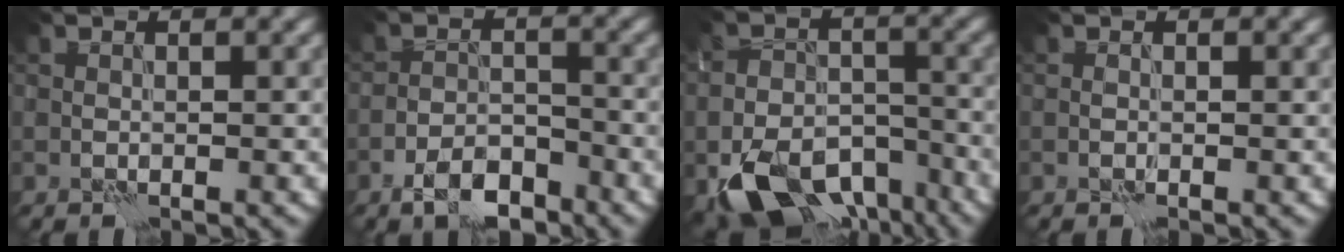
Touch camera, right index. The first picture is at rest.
{"total": 4.4, "force": [-3.3, 1.7, 2.4], "torque": [-0.033, 0.002, -0.061]}
{"total": 11.9, "force": [-7.8, 6.6, 6.1], "torque": [-0.110, -0.034, -0.111]}
{"total": 0.0}